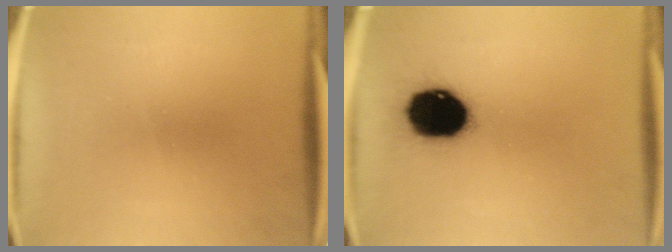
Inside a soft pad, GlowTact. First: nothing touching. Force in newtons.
{"total": 17.2}